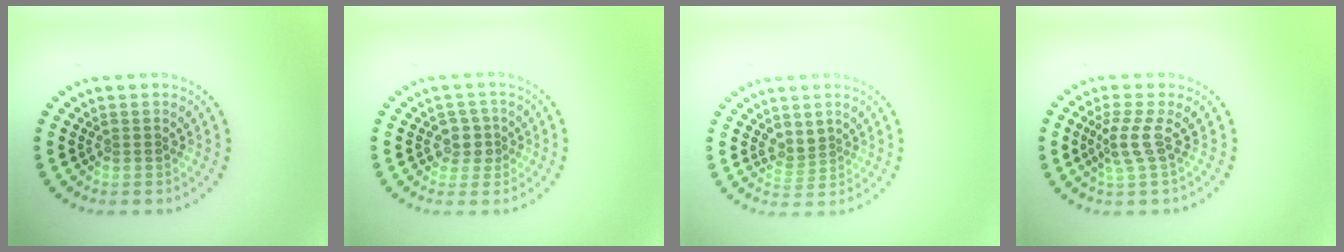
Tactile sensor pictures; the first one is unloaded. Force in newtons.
{"total": 2.0, "press": 1.6, "slide": 1.1}
{"total": 1.8, "press": 1.2, "slide": 1.3}
{"total": 2.3, "press": 1.6, "slide": 1.7}